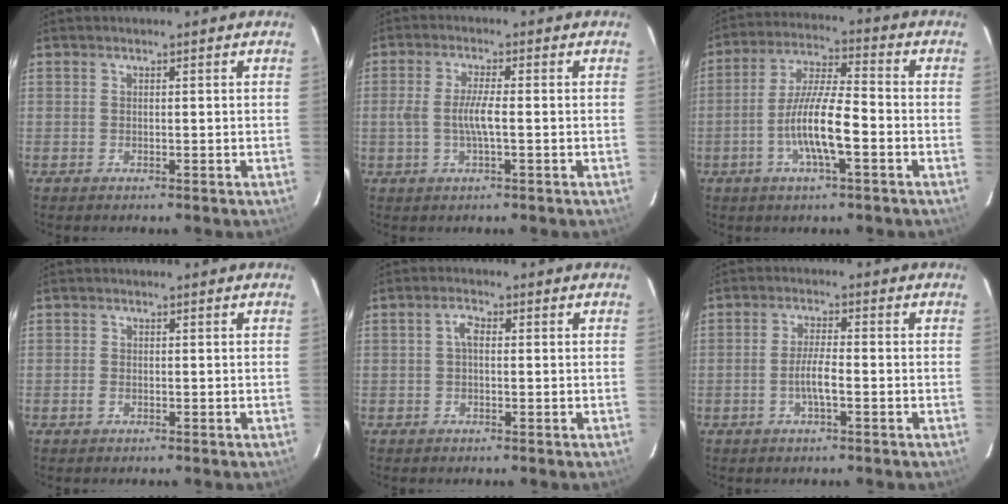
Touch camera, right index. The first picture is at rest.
{"total": 4.7, "force": [-0.8, 0.5, 4.7], "torque": [-0.090, 0.000, -0.014]}
{"total": 10.7, "force": [-3.7, 1.7, 9.8], "torque": [-0.195, 0.000, -0.071]}
{"total": 1.1, "force": [-0.6, 0.7, 0.6], "torque": [-0.010, -0.001, -0.014]}
{"total": 2.1, "force": [0.0, 1.1, 1.8], "torque": [-0.038, 0.010, 0.000]}
{"total": 4.0, "force": [-1.5, 0.5, 3.7], "torque": [-0.075, 0.002, -0.028]}